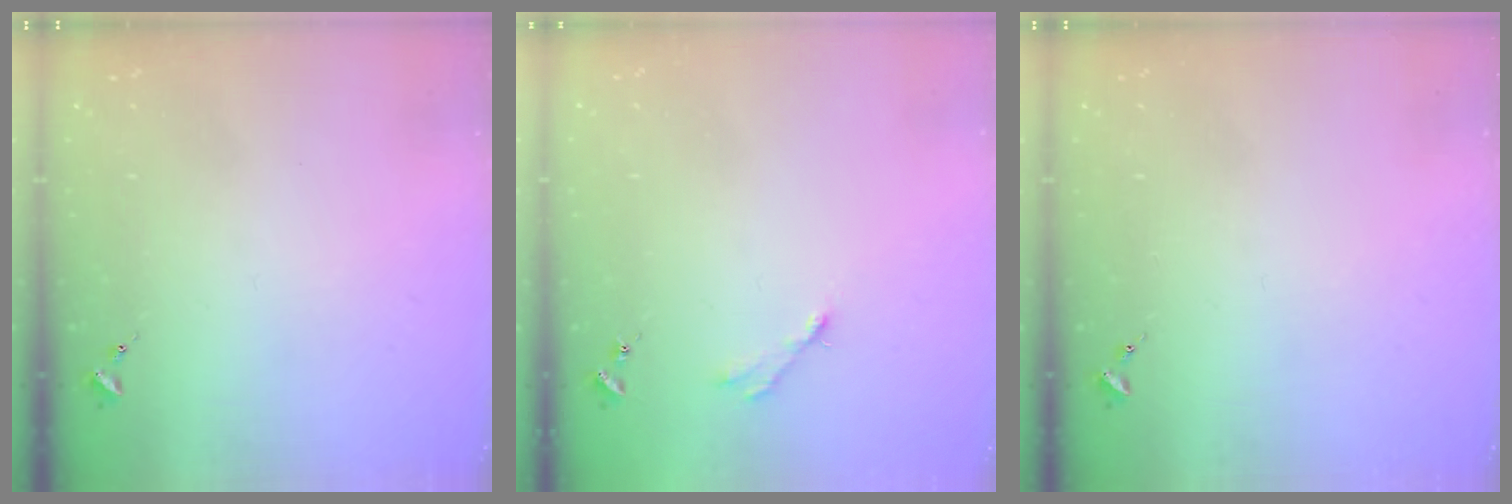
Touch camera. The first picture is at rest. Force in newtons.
{"total": 2.8, "press": 2.8, "slide": 0.4}
{"total": 0.0}